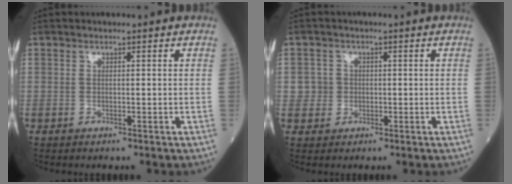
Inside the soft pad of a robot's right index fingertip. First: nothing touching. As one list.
[{"total": 2.5, "force": [0.1, 2.5, 0.0], "torque": [0.008, 0.007, 0.003]}]